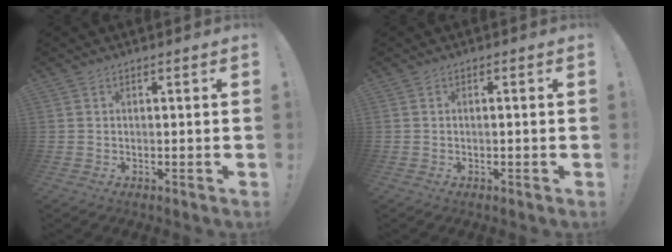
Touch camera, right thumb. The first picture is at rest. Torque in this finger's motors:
{"motor_torque": [0.08, -0.10, 0.12, -0.28, -0.02]}